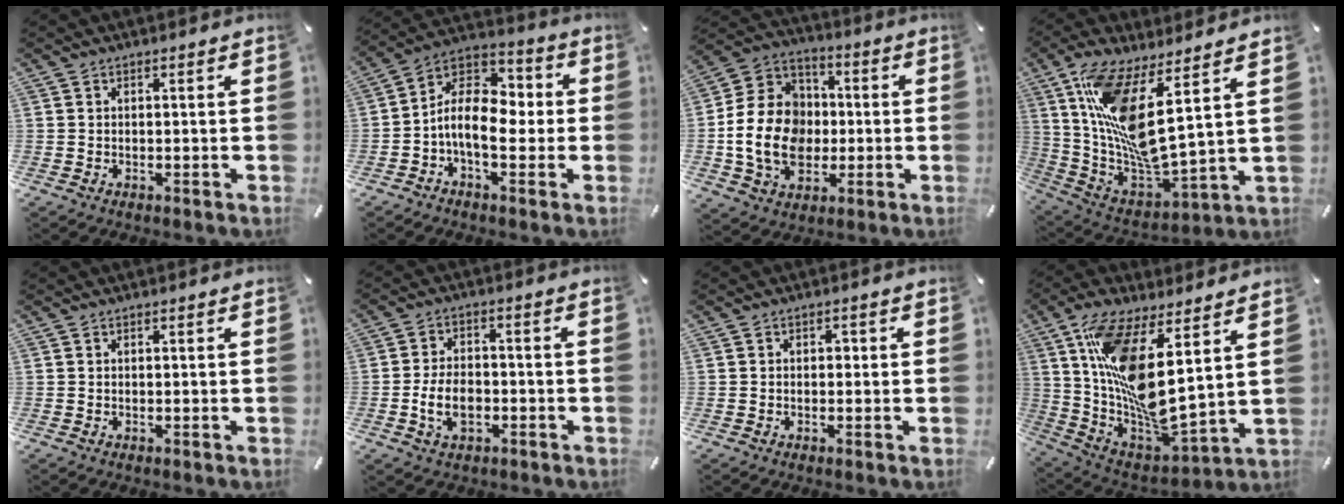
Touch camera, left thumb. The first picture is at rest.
{"total": 12.0, "force": [-2.1, 7.5, 9.1], "torque": [-0.181, 0.006, -0.039]}
{"total": 17.2, "force": [-2.4, 14.1, 9.6], "torque": [-0.216, 0.022, -0.040]}
{"total": 14.7, "force": [7.3, 3.5, 12.2], "torque": [-0.271, -0.070, 0.119]}
{"total": 0.0}
{"total": 8.1, "force": [-2.3, 5.5, 5.6], "torque": [-0.125, 0.009, -0.043]}
{"total": 1.3, "force": [-0.3, 1.0, 0.7], "torque": [-0.015, 0.005, -0.009]}
{"total": 15.8, "force": [6.8, 4.5, 13.5], "torque": [-0.290, -0.074, 0.110]}